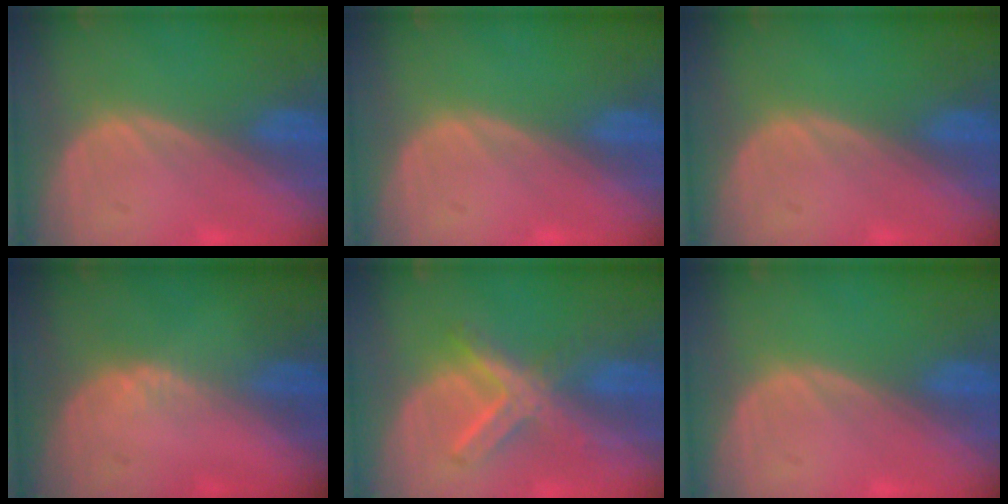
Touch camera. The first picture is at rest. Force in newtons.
{"total": 0.0}
{"total": 0.0}
{"total": 1.2, "press": 0.9, "slide": 0.8}
{"total": 7.0, "press": 6.2, "slide": 3.2}
{"total": 0.0}